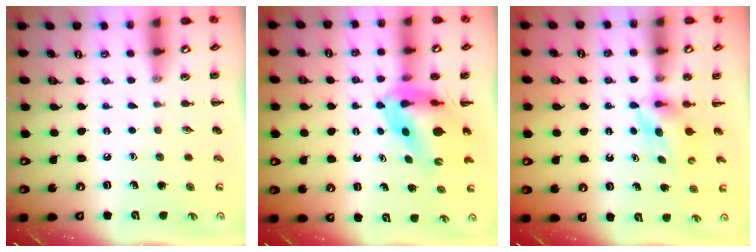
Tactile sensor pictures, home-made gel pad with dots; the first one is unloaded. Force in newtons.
{"total": 9.2, "press": 8.8, "slide": 2.9}
{"total": 4.5, "press": 4.3, "slide": 1.3}